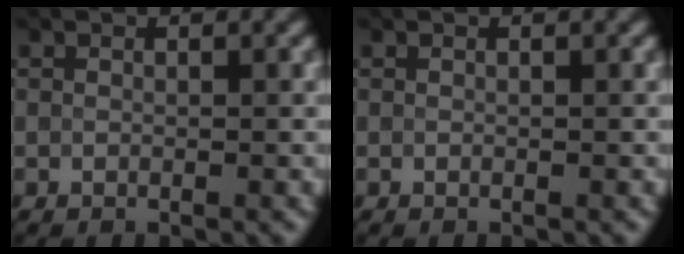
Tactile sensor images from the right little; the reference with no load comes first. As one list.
[{"total": 0.0}]